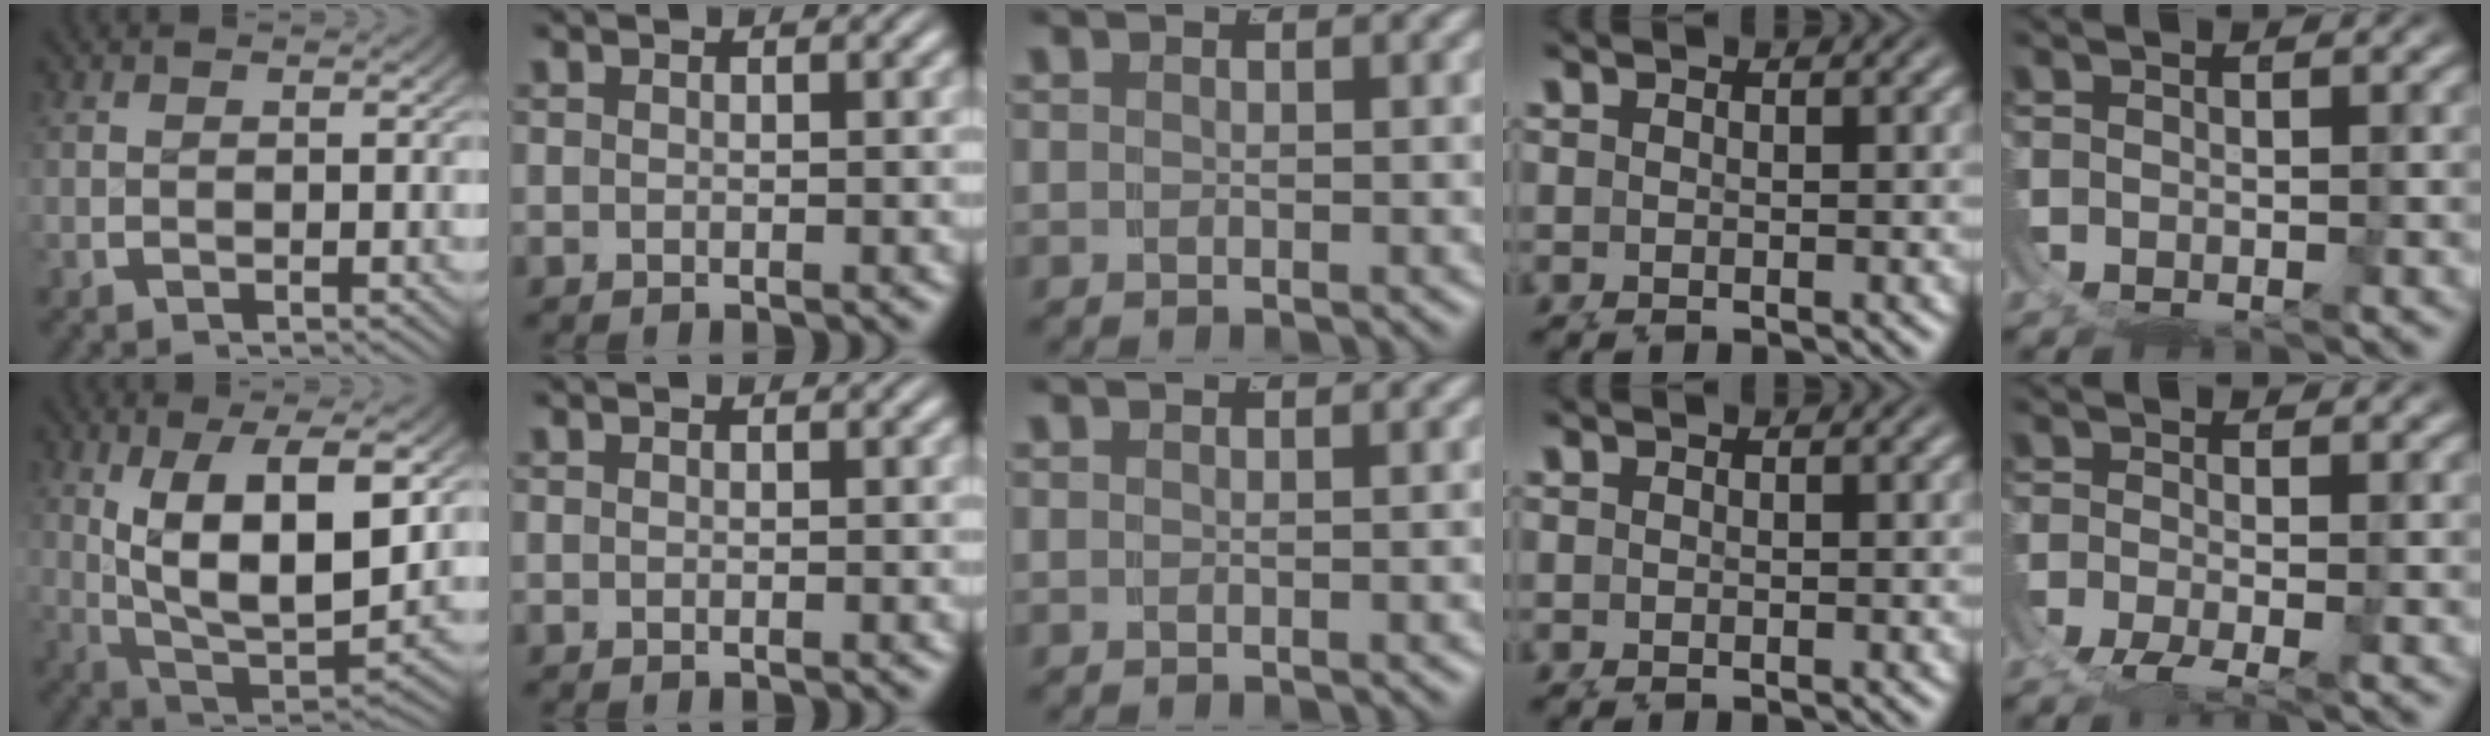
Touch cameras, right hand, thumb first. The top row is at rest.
{"thumb": {"total": 13.7, "force": [-0.5, 7.8, 11.3], "torque": [-0.222, -0.051, 0.018]}, "little": {"total": 2.1, "force": [-1.6, 0.2, 1.4], "torque": [-0.028, -0.019, -0.021]}}